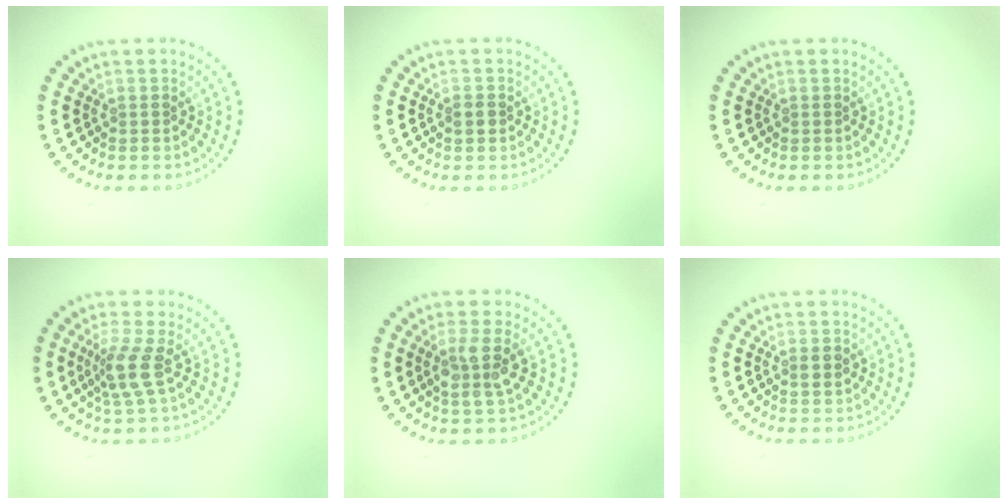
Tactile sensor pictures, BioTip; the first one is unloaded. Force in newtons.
{"total": 1.4, "press": 1.4, "slide": 0.2}
{"total": 0.0}
{"total": 2.9, "press": 2.2, "slide": 1.8}
{"total": 3.0, "press": 2.7, "slide": 1.2}
{"total": 1.2, "press": 1.1, "slide": 0.3}